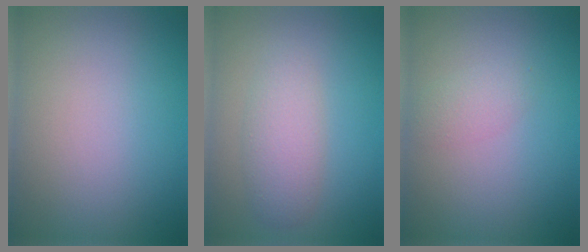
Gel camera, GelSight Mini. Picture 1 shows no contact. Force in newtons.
{"total": 2.9, "press": 2.9, "slide": 0.0}
{"total": 1.5, "press": 1.5, "slide": 0.1}